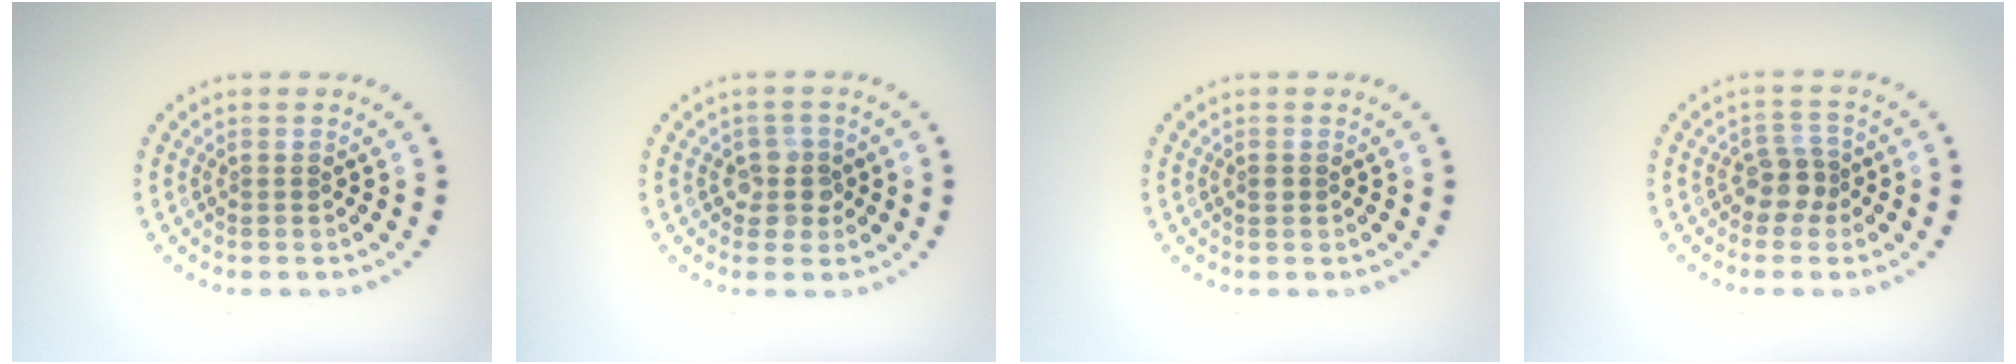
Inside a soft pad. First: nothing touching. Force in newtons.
{"total": 2.3, "press": 2.0, "slide": 1.1}
{"total": 0.6, "press": 0.6, "slide": 0.1}
{"total": 2.3, "press": 1.9, "slide": 1.4}